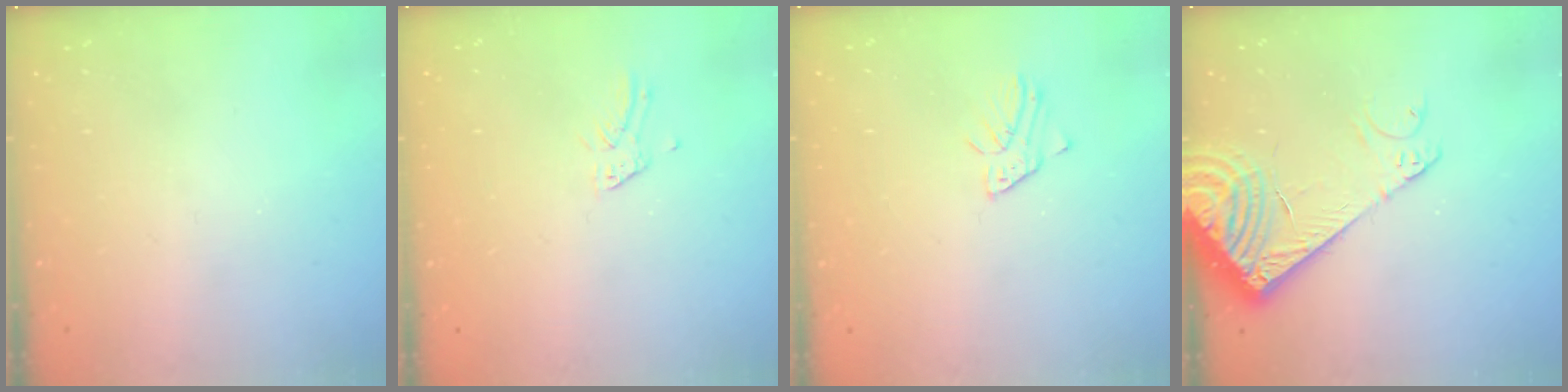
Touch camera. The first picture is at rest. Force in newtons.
{"total": 1.2, "press": 1.2, "slide": 0.1}
{"total": 3.2, "press": 3.2, "slide": 0.3}
{"total": 13.7, "press": 13.5, "slide": 2.6}